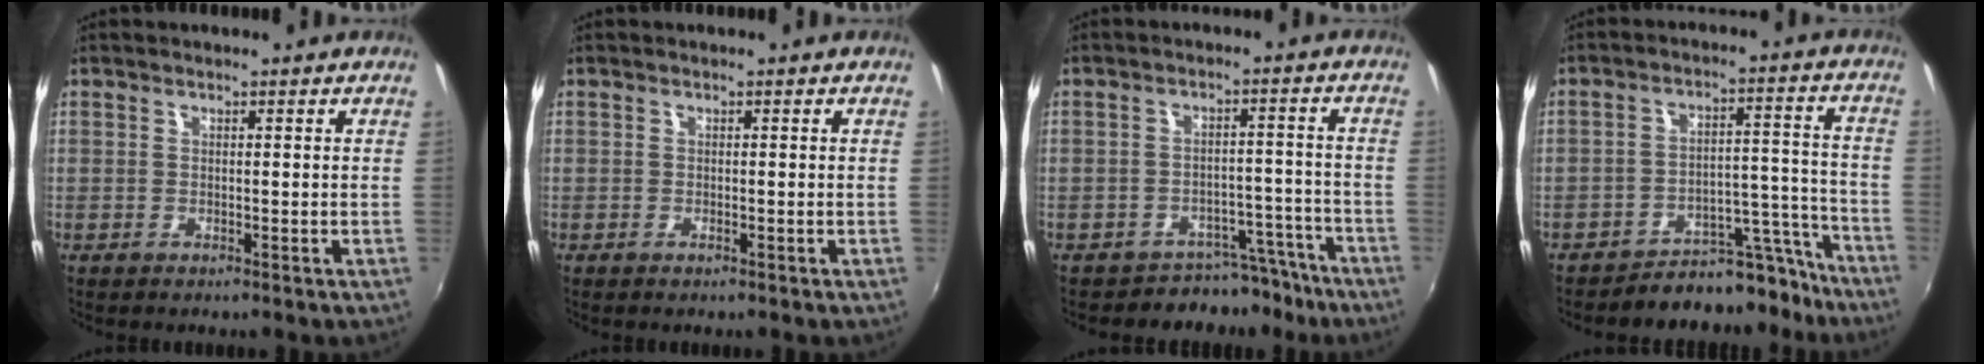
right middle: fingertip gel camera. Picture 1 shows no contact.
{"total": 0.0}
{"total": 7.3, "force": [-6.3, 3.6, 0.6], "torque": [0.000, 0.033, -0.081]}
{"total": 10.8, "force": [-10.0, 3.8, 1.7], "torque": [-0.005, 0.052, -0.135]}